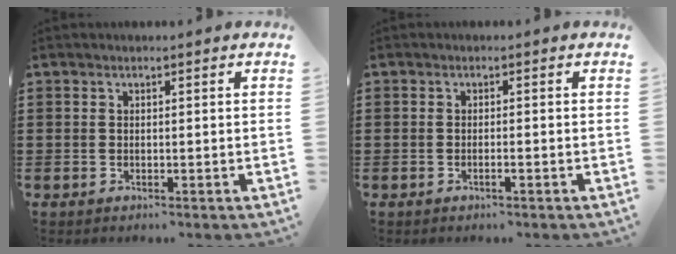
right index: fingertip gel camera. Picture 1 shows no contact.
{"total": 1.0, "force": [-0.5, 0.0, 0.8], "torque": [-0.014, -0.004, -0.009]}